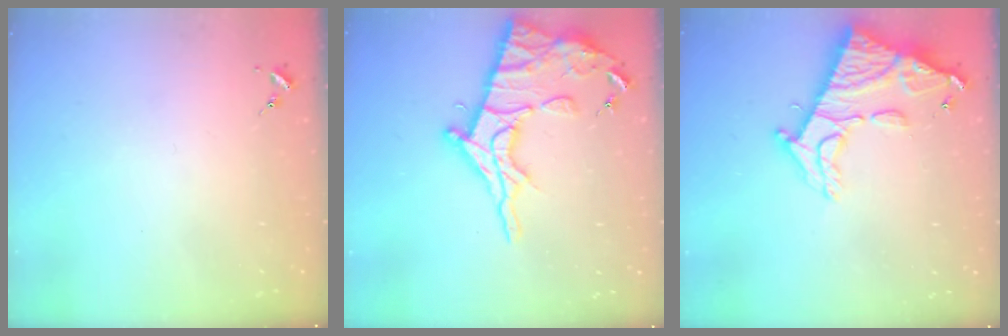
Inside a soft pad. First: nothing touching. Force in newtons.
{"total": 18.4, "press": 18.4, "slide": 1.4}
{"total": 16.7, "press": 16.6, "slide": 1.7}